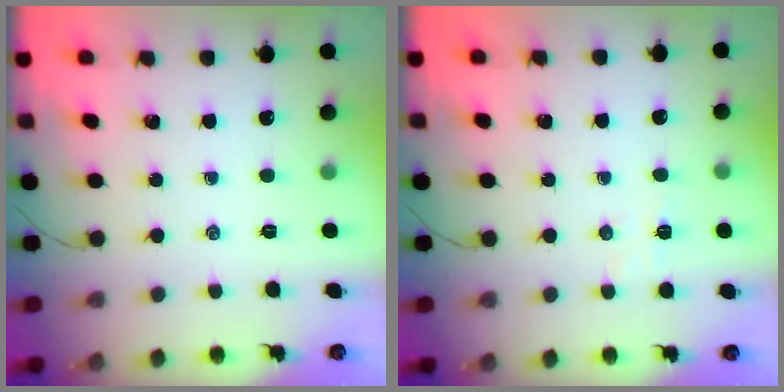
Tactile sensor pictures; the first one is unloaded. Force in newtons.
{"total": 3.6, "press": 3.4, "slide": 1.0}